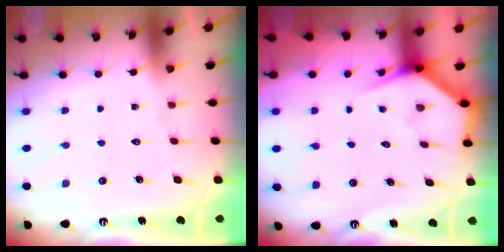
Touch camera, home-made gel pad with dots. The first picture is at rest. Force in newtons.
{"total": 3.6, "press": 3.5, "slide": 0.3}